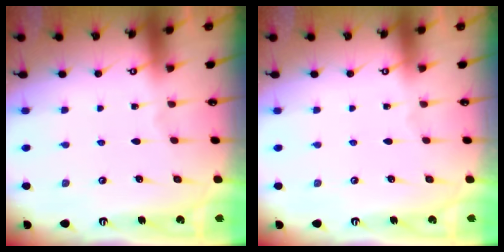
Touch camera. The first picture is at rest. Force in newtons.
{"total": 0.0}